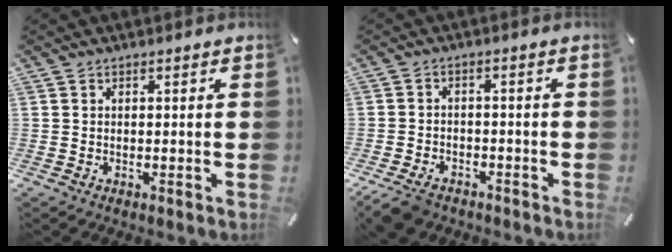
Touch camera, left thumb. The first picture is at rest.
{"total": 5.2, "force": [-3.6, 3.1, 2.1], "torque": [-0.050, 0.016, -0.069]}